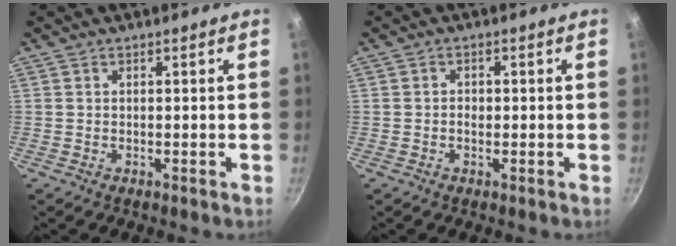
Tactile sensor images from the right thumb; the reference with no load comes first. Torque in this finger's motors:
{"motor_torque": [-0.25, 0.02, -0.05, 0.19, -0.02]}